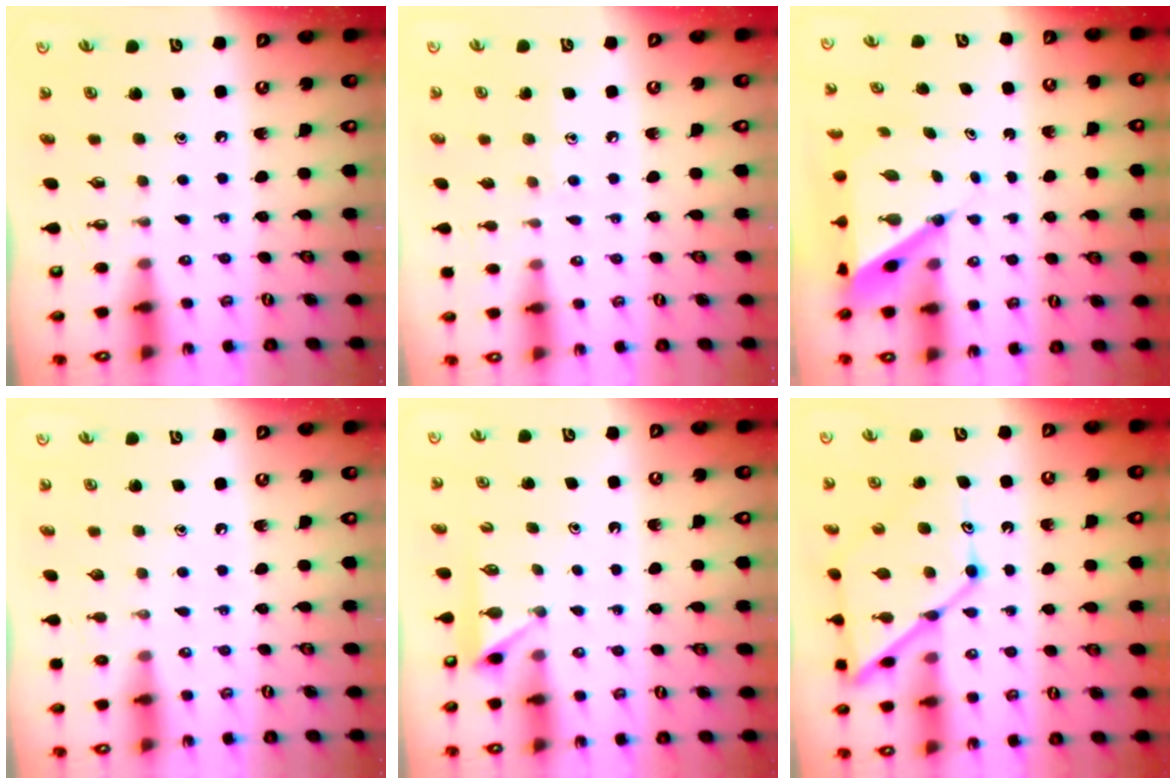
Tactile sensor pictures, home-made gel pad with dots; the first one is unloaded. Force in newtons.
{"total": 5.6, "press": 5.6, "slide": 0.0}
{"total": 7.4, "press": 7.4, "slide": 0.6}
{"total": 0.0}
{"total": 3.0, "press": 2.9, "slide": 0.4}
{"total": 16.0, "press": 15.9, "slide": 1.4}